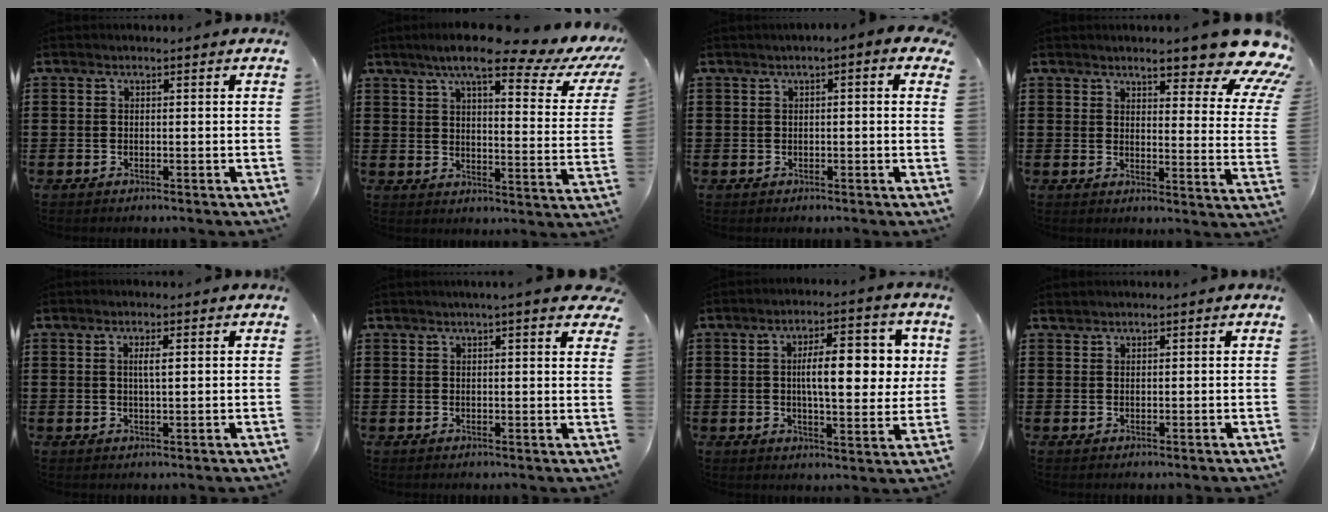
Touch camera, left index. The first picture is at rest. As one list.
[{"total": 10.4, "force": [7.8, 1.2, 6.7], "torque": [-0.126, -0.036, 0.123]}, {"total": 1.0, "force": [-0.4, 0.7, 0.6], "torque": [-0.015, 0.005, -0.011]}, {"total": 9.4, "force": [7.4, 1.7, 5.5], "torque": [-0.081, -0.047, 0.124]}, {"total": 2.2, "force": [0.5, 0.3, 2.1], "torque": [-0.042, 0.001, 0.007]}, {"total": 3.0, "force": [2.4, 0.0, 1.8], "torque": [-0.035, -0.002, 0.041]}, {"total": 10.4, "force": [1.7, 3.6, 9.7], "torque": [-0.151, -0.001, 0.020]}, {"total": 0.7, "force": [0.7, 0.2, 0.0], "torque": [-0.003, 0.000, 0.015]}]